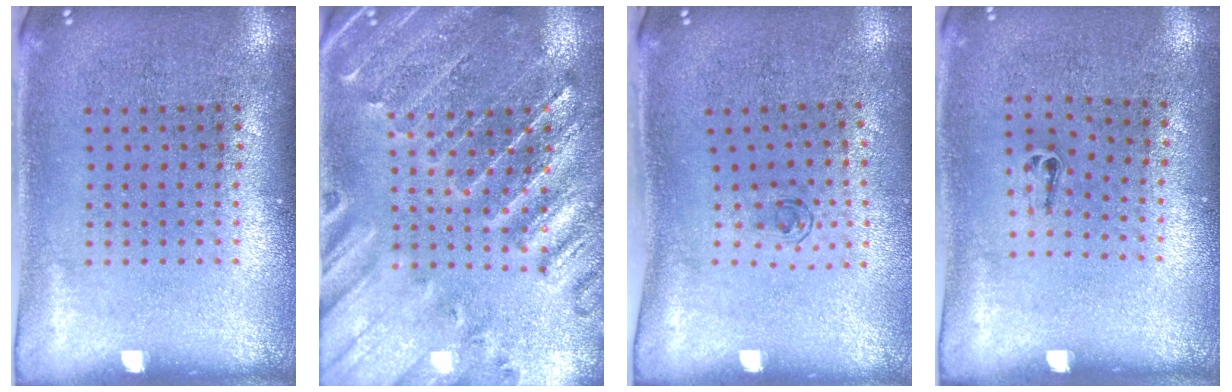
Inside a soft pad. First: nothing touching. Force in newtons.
{"total": 1.3, "press": 1.3, "slide": 0.4}
{"total": 0.7, "press": 0.2, "slide": 0.6}
{"total": 0.5, "press": 0.2, "slide": 0.5}